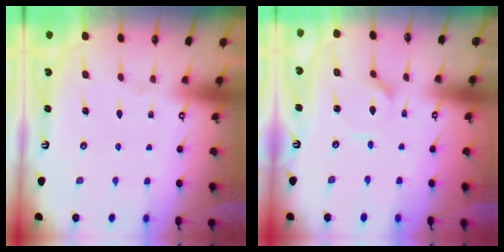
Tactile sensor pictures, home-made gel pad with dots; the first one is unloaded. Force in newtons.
{"total": 1.8, "press": 1.7, "slide": 0.2}